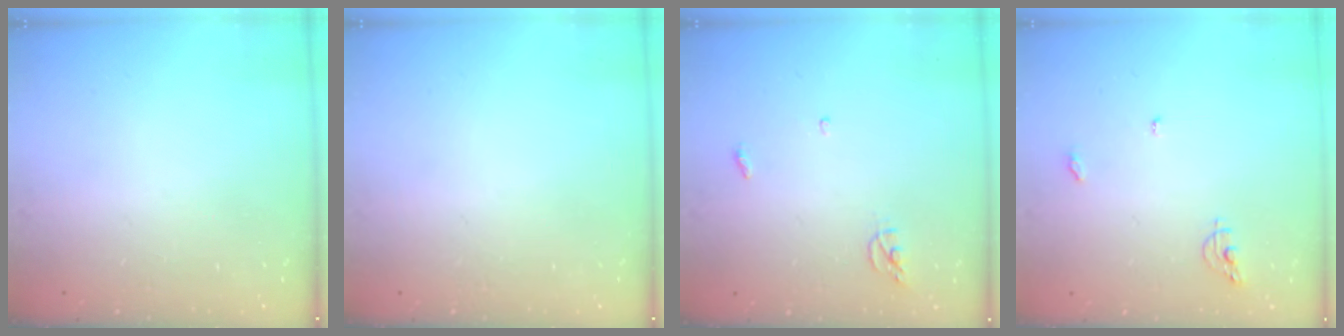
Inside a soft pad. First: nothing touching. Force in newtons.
{"total": 0.0}
{"total": 3.8, "press": 3.8, "slide": 0.3}
{"total": 5.4, "press": 5.4, "slide": 0.4}